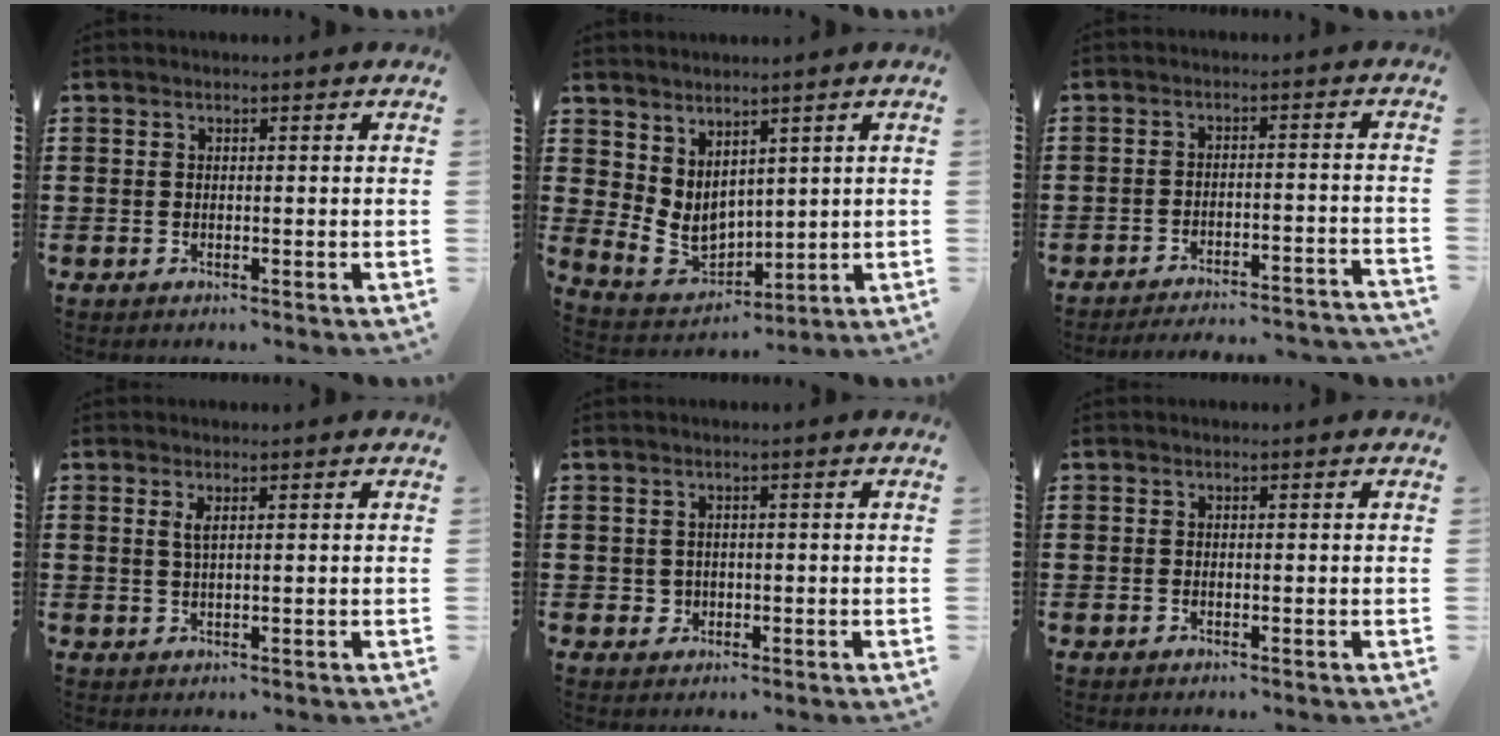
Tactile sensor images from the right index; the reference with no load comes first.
{"total": 5.2, "force": [2.1, 3.8, 2.8], "torque": [-0.088, -0.014, 0.041]}
{"total": 3.8, "force": [-3.7, -0.2, 0.8], "torque": [-0.019, -0.004, -0.077]}
{"total": 1.6, "force": [0.7, 0.4, 1.4], "torque": [-0.030, 0.003, 0.011]}
{"total": 1.3, "force": [0.0, 1.3, 0.3], "torque": [-0.010, 0.008, -0.003]}
{"total": 0.0}